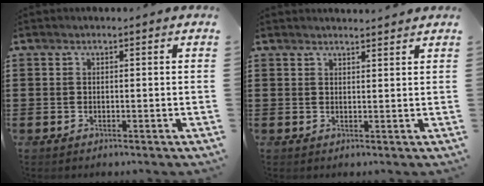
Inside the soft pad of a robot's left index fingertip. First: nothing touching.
{"total": 1.7, "force": [1.6, 0.0, 0.3], "torque": [-0.009, 0.001, 0.032]}